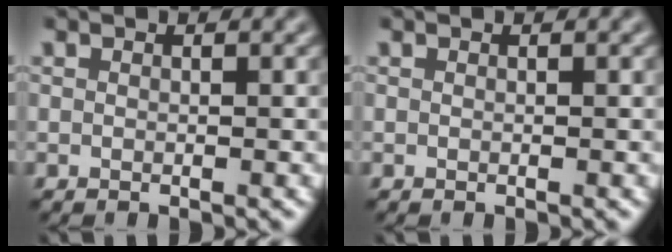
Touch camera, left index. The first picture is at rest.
{"total": 0.0}